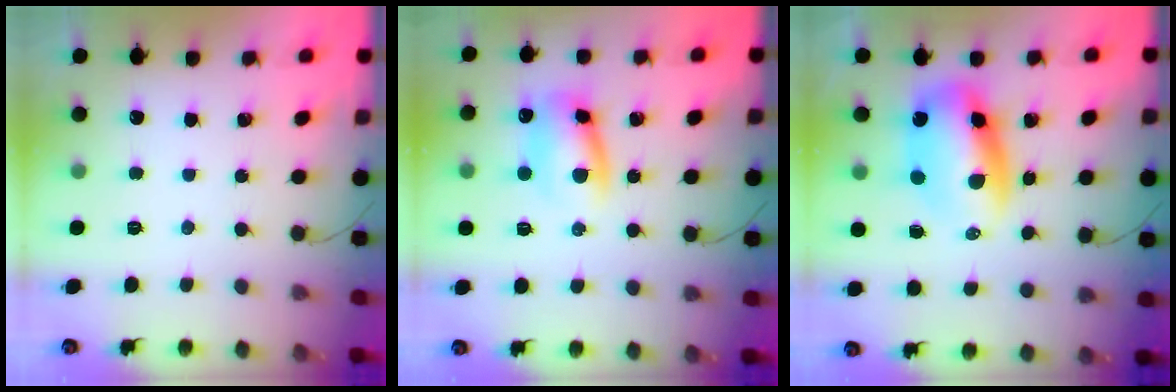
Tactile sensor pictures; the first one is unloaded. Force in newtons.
{"total": 10.6, "press": 10.5, "slide": 1.4}
{"total": 9.5, "press": 9.3, "slide": 2.3}